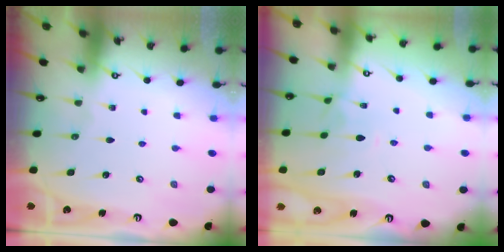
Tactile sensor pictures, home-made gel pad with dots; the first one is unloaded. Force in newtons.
{"total": 2.6, "press": 2.5, "slide": 0.6}